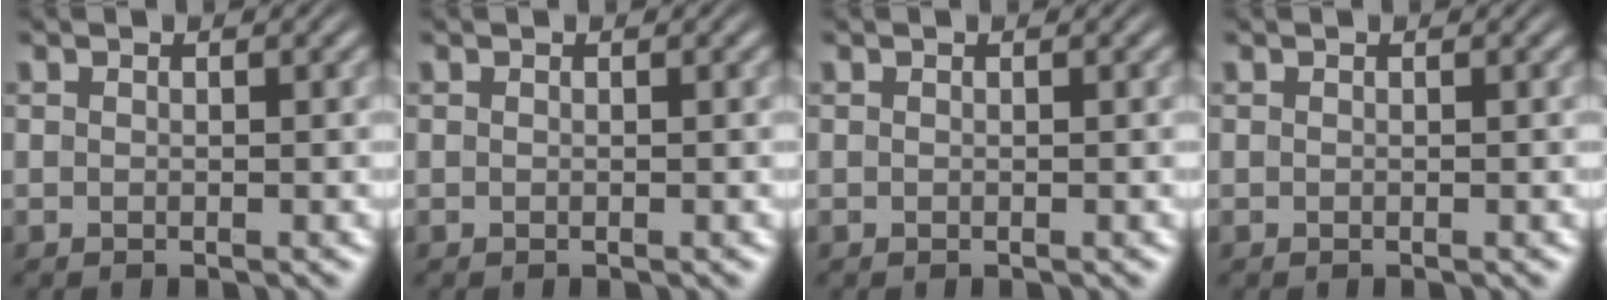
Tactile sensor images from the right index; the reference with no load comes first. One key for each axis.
{"total": 0.0}
{"total": 0.0}
{"total": 0.0}